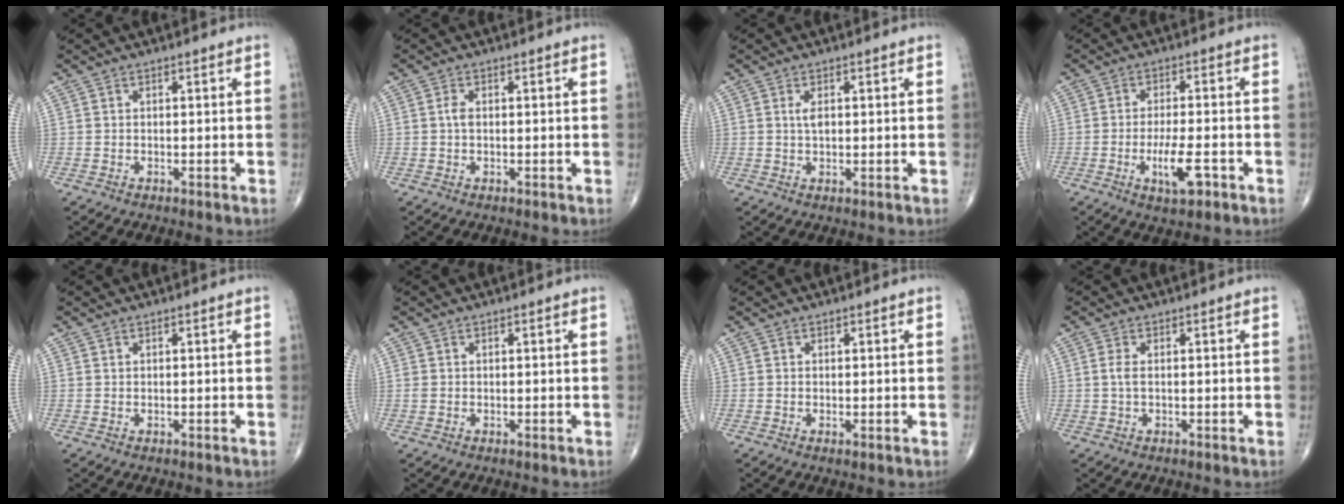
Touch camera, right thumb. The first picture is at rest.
{"total": 1.5, "force": [0.1, 0.9, 1.3], "torque": [-0.025, 0.002, 0.001]}
{"total": 2.1, "force": [0.5, 1.0, 1.8], "torque": [-0.034, -0.004, 0.010]}
{"total": 6.7, "force": [-2.6, 2.0, 5.9], "torque": [-0.103, 0.003, -0.041]}
{"total": 0.0}
{"total": 1.0, "force": [0.1, 0.9, 0.5], "torque": [-0.008, 0.002, 0.006]}
{"total": 0.0}
{"total": 1.9, "force": [0.2, 0.9, 1.7], "torque": [-0.042, 0.002, 0.005]}